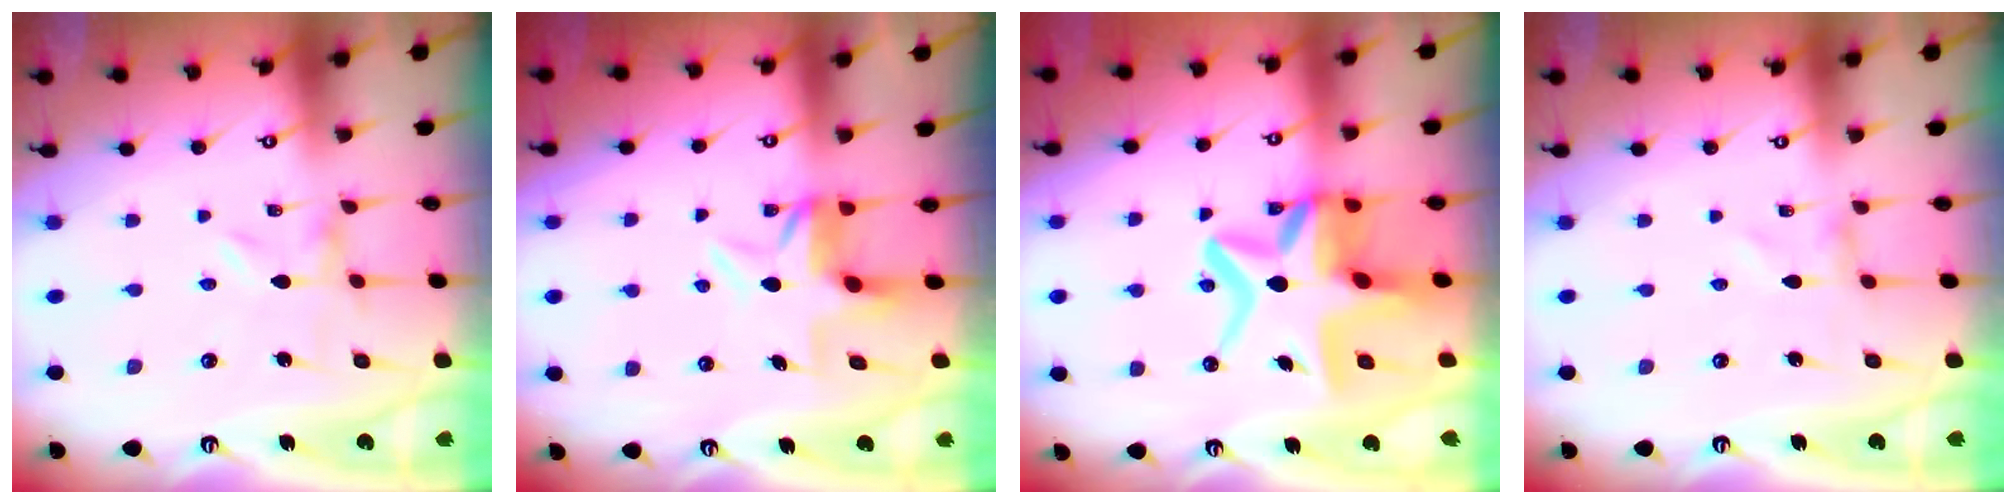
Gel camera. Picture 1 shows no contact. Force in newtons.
{"total": 5.3, "press": 5.3, "slide": 0.4}
{"total": 14.8, "press": 14.3, "slide": 3.7}
{"total": 0.6, "press": 0.6, "slide": 0.1}